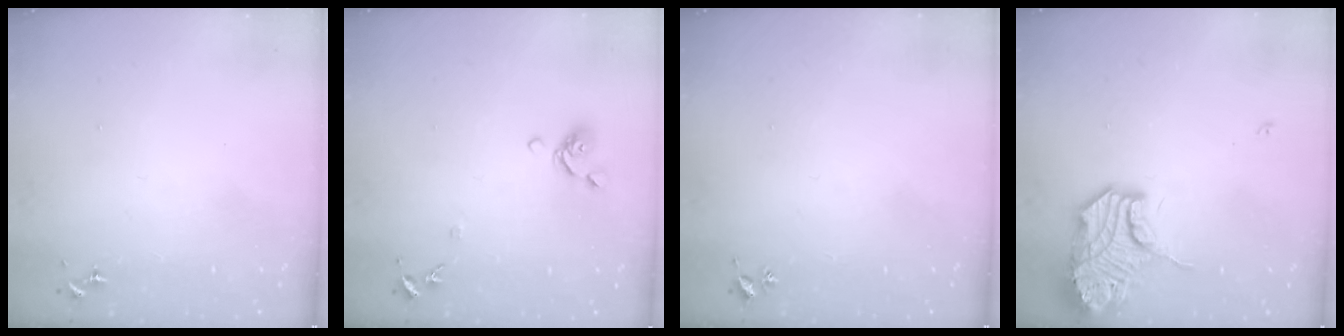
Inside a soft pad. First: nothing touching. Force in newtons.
{"total": 8.0, "press": 7.9, "slide": 1.4}
{"total": 2.6, "press": 2.6, "slide": 0.3}
{"total": 16.3, "press": 16.2, "slide": 2.1}